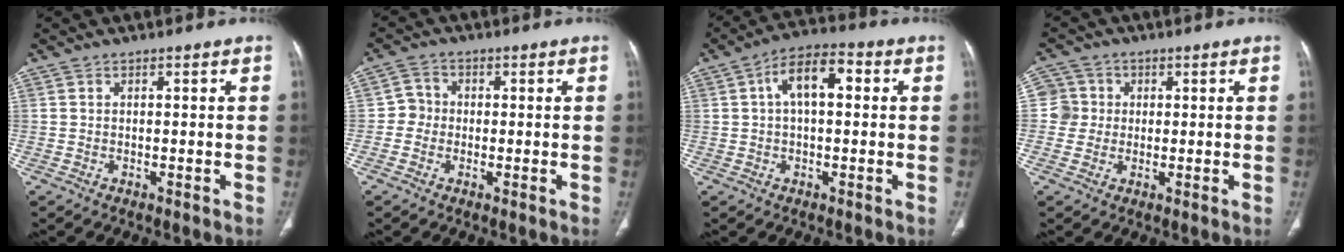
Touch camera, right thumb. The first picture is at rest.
{"total": 3.4, "force": [-0.5, 3.2, 1.0], "torque": [0.003, 0.010, -0.020]}
{"total": 9.0, "force": [1.8, 4.6, 7.6], "torque": [-0.125, 0.029, 0.022]}
{"total": 4.7, "force": [0.4, 4.6, 0.2], "torque": [0.027, 0.008, 0.002]}